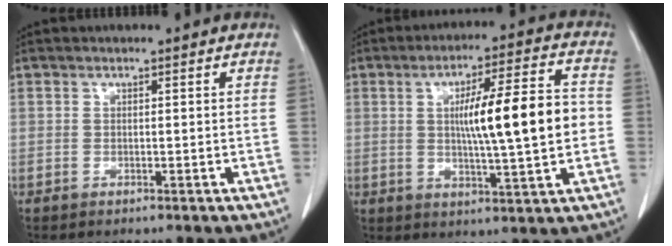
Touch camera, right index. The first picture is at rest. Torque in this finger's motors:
{"motor_torque": [0.99, -0.33, 0.44, 0.14]}